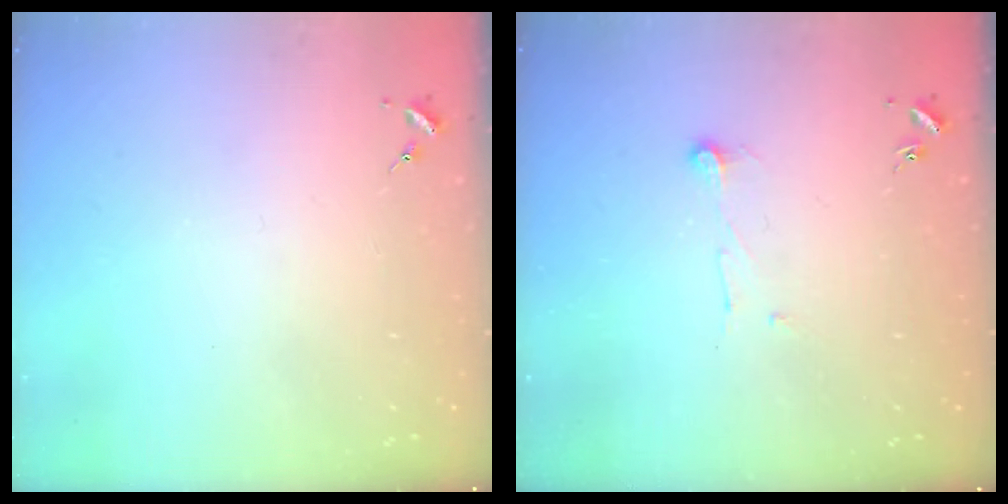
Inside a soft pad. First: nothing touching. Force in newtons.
{"total": 6.0, "press": 5.9, "slide": 0.7}